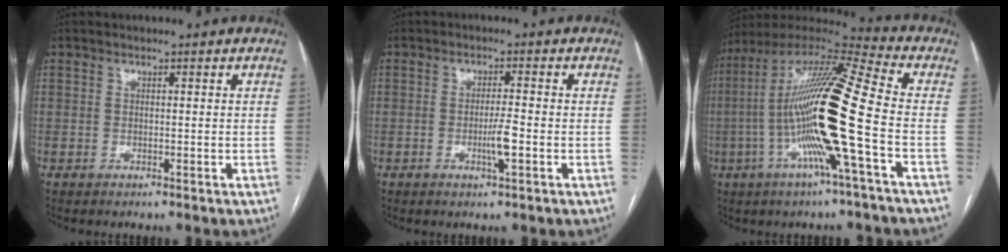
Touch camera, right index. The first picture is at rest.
{"total": 3.6, "force": [-1.1, 0.1, 3.4], "torque": [-0.063, -0.005, -0.019]}
{"total": 20.1, "force": [-3.8, 0.1, 19.8], "torque": [-0.382, -0.002, -0.085]}